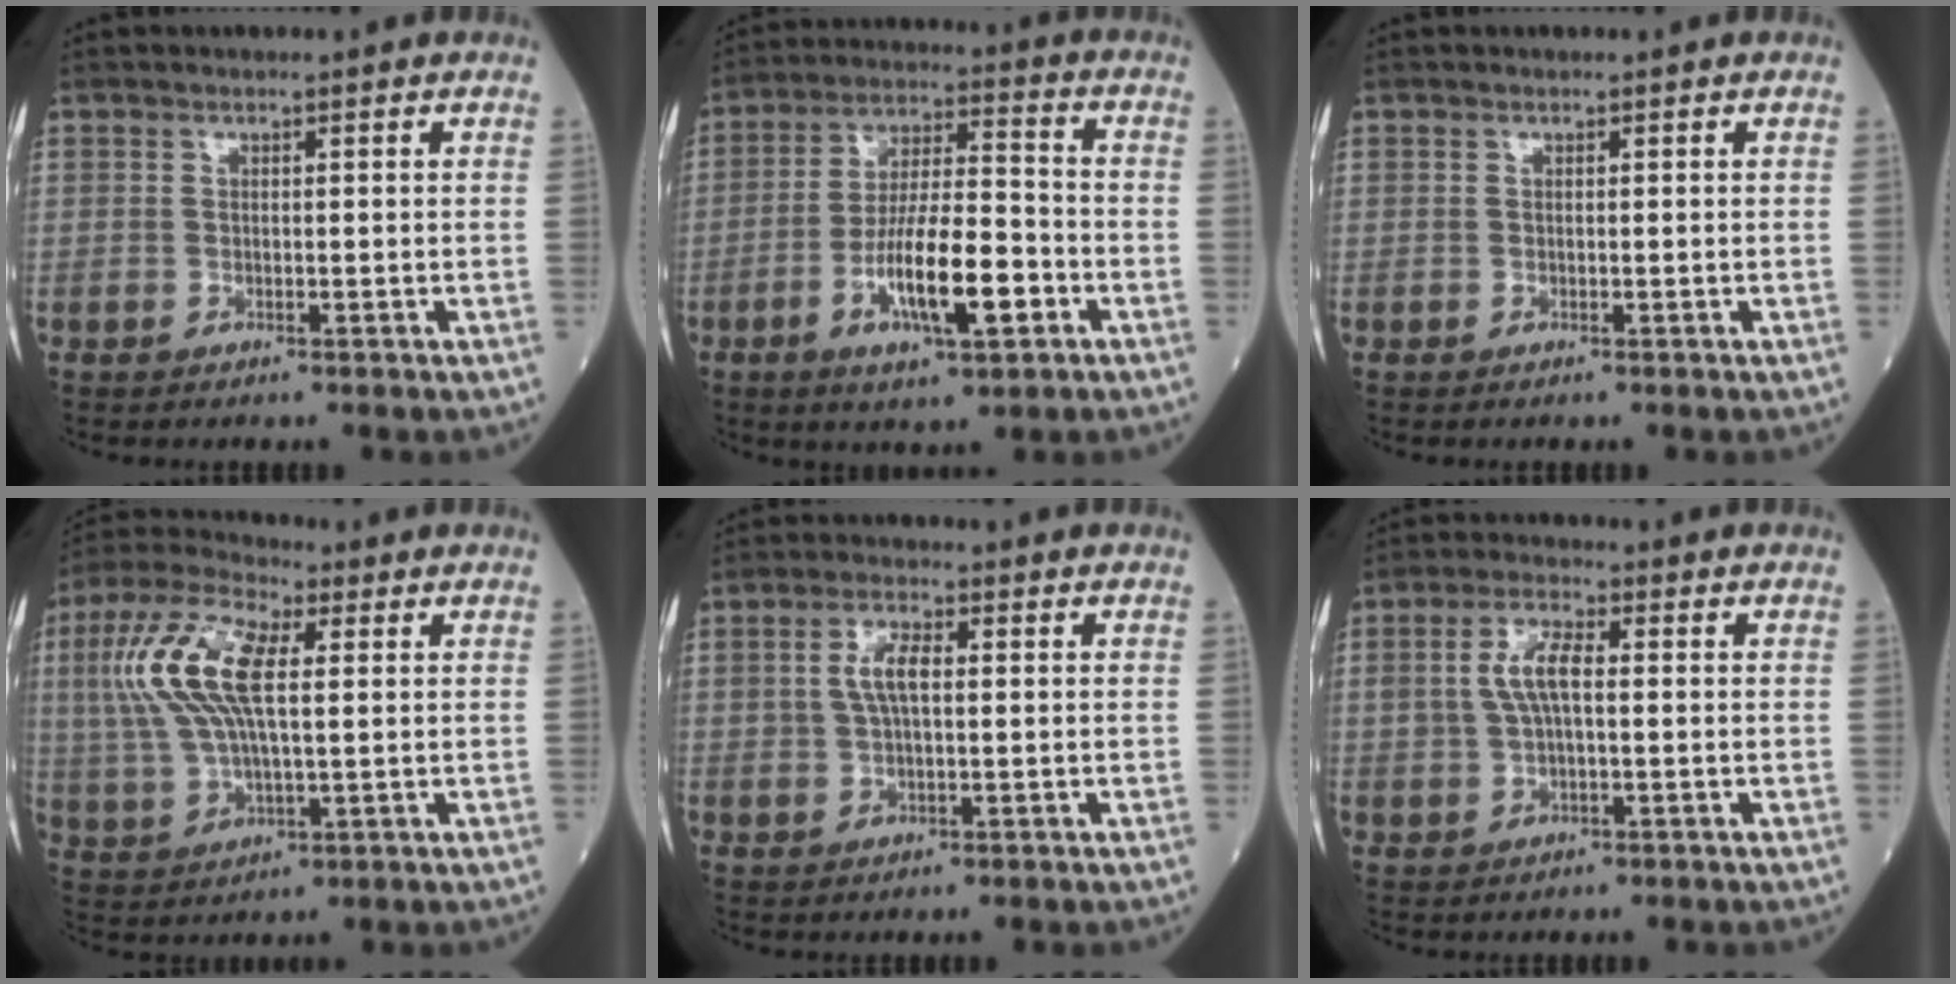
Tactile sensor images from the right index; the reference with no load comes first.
{"total": 12.8, "force": [-4.5, 2.8, 11.6], "torque": [-0.214, -0.001, -0.077]}
{"total": 0.0}
{"total": 13.2, "force": [2.9, 4.5, 12.1], "torque": [-0.277, 0.023, 0.055]}
{"total": 4.7, "force": [0.8, 1.8, 4.3], "torque": [-0.089, 0.009, 0.017]}
{"total": 5.7, "force": [0.7, 2.1, 5.2], "torque": [-0.112, 0.011, 0.014]}